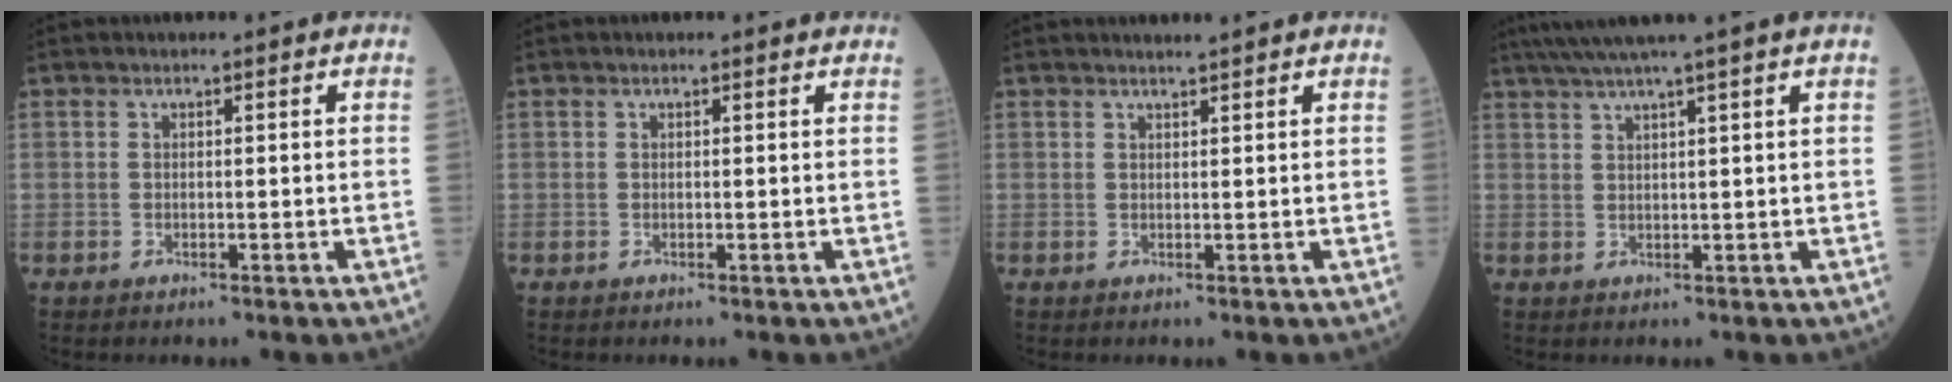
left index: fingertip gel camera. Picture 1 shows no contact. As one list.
[{"total": 0.6, "force": [0.6, 0.1, 0.0], "torque": [-0.008, 0.000, -0.001]}, {"total": 1.4, "force": [1.3, -0.3, 0.5], "torque": [-0.007, 0.004, 0.026]}, {"total": 6.4, "force": [5.0, -2.0, 3.5], "torque": [-0.053, 0.015, 0.078]}]